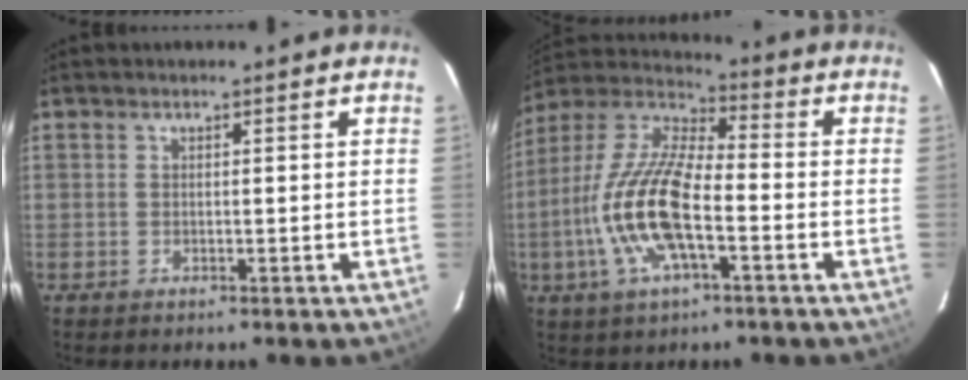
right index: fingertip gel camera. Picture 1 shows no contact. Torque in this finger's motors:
{"motor_torque": [2.14, 0.00, 1.05, 0.21]}